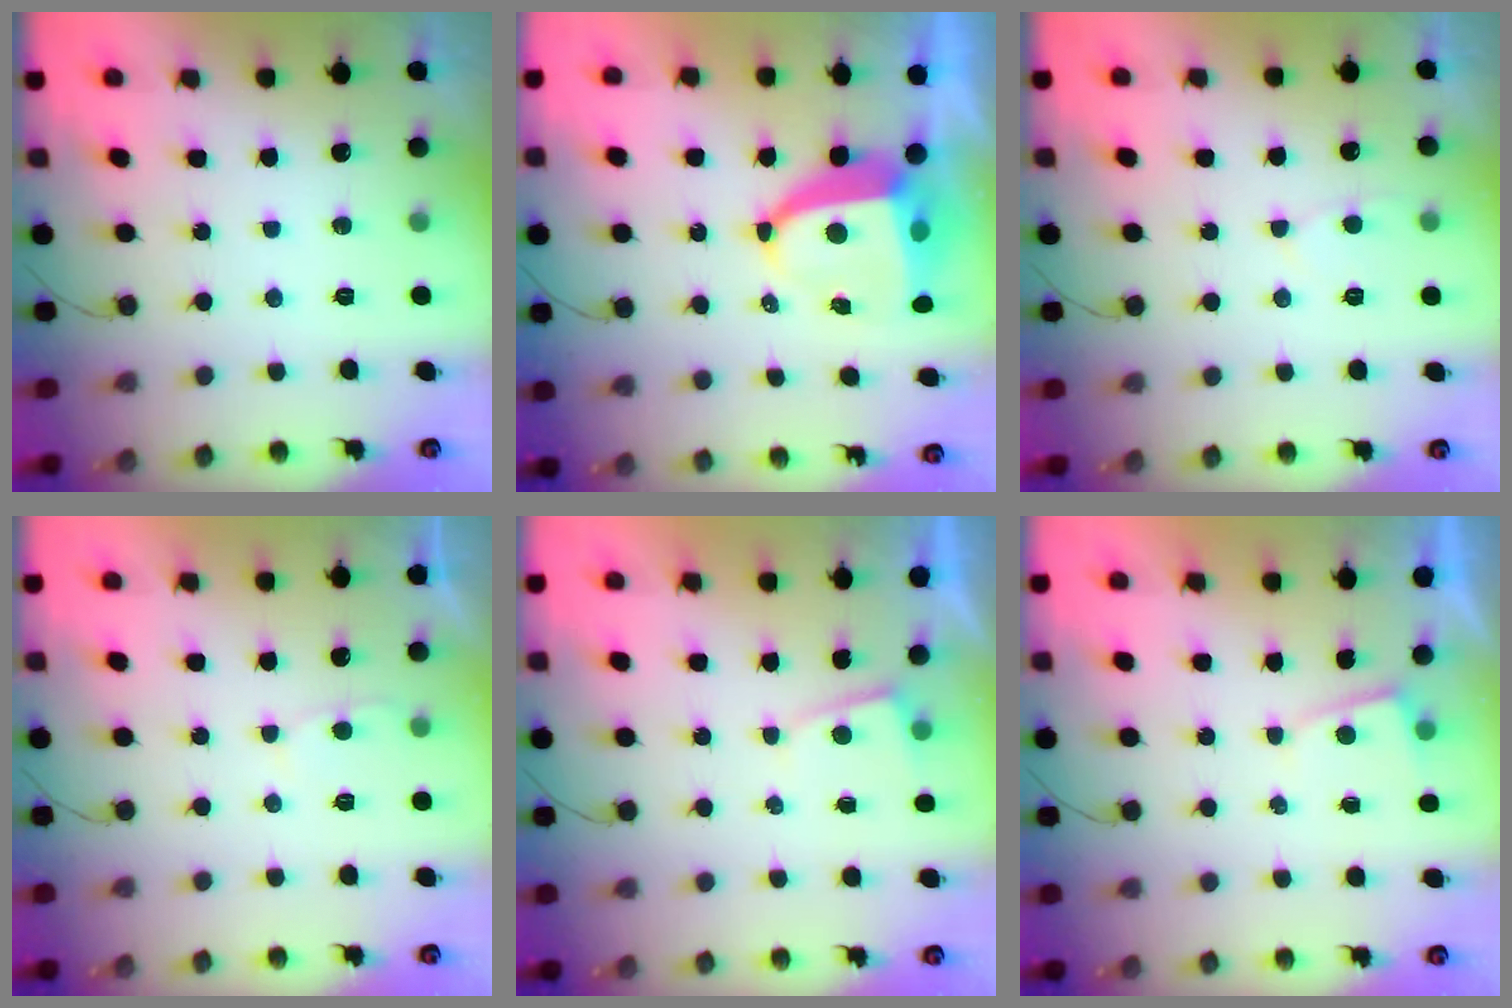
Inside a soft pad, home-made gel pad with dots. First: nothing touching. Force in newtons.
{"total": 9.0, "press": 8.9, "slide": 1.2}
{"total": 3.3, "press": 3.3, "slide": 0.4}
{"total": 2.4, "press": 2.4, "slide": 0.4}
{"total": 1.6, "press": 1.5, "slide": 0.2}
{"total": 1.6, "press": 1.5, "slide": 0.2}